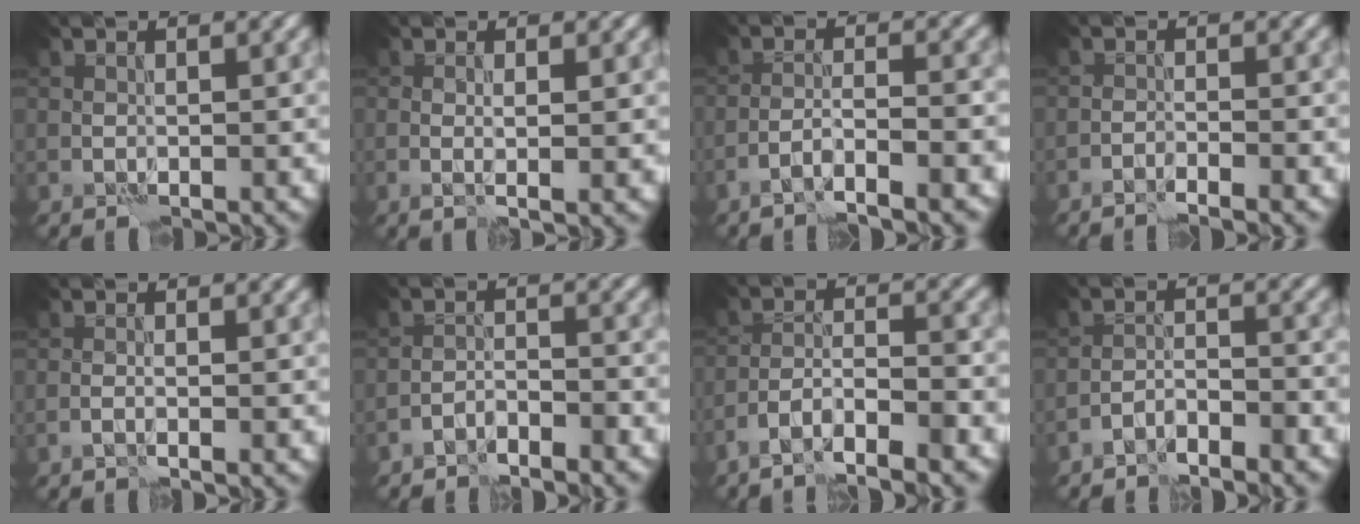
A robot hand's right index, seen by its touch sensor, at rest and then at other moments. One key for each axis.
{"total": 1.5, "fx": 0.2, "fy": 0.1, "fz": 1.5, "tx": -0.026, "ty": -0.005, "tz": 0.004}
{"total": 3.6, "fx": -2.7, "fy": 0.2, "fz": 2.4, "tx": -0.039, "ty": 0.006, "tz": -0.053}
{"total": 2.3, "fx": -2.1, "fy": -0.1, "fz": 1.0, "tx": -0.021, "ty": 0.002, "tz": -0.036}
{"total": 0.6, "fx": -0.3, "fy": -0.2, "fz": 0.4, "tx": -0.006, "ty": 0.000, "tz": -0.010}
{"total": 2.4, "fx": -2.2, "fy": 0.3, "fz": 0.8, "tx": -0.007, "ty": 0.005, "tz": -0.043}
{"total": 5.8, "fx": -4.5, "fy": 1.1, "fz": 3.5, "tx": -0.053, "ty": 0.002, "tz": -0.081}
{"total": 2.8, "fx": -2.6, "fy": 0.4, "fz": 1.1, "tx": -0.013, "ty": 0.005, "tz": -0.050}